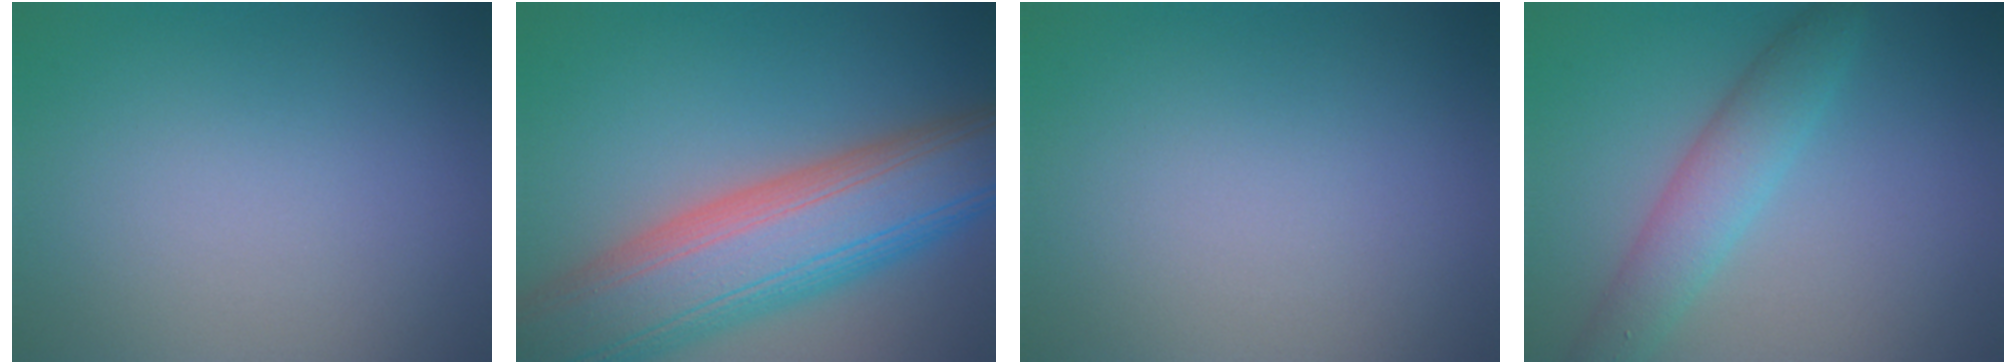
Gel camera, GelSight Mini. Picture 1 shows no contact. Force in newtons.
{"total": 12.7, "press": 12.7, "slide": 0.9}
{"total": 0.0}
{"total": 3.8, "press": 3.8, "slide": 0.2}